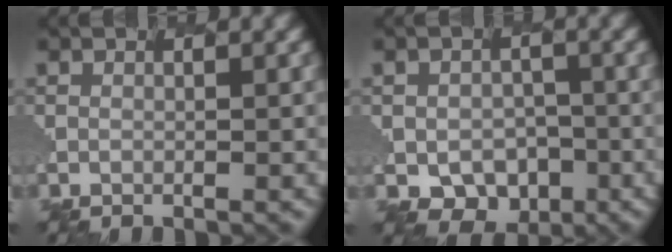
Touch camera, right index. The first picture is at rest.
{"total": 3.9, "force": [-1.6, 3.2, 1.5], "torque": [-0.034, -0.018, -0.019]}